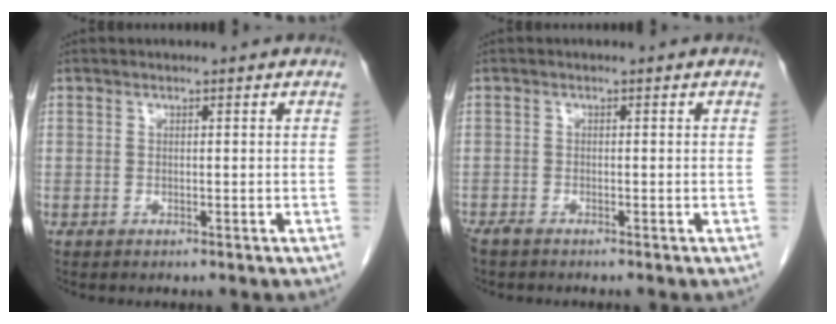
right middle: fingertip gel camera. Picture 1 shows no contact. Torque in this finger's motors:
{"motor_torque": [-0.18, -0.16, 0.00, 0.01]}